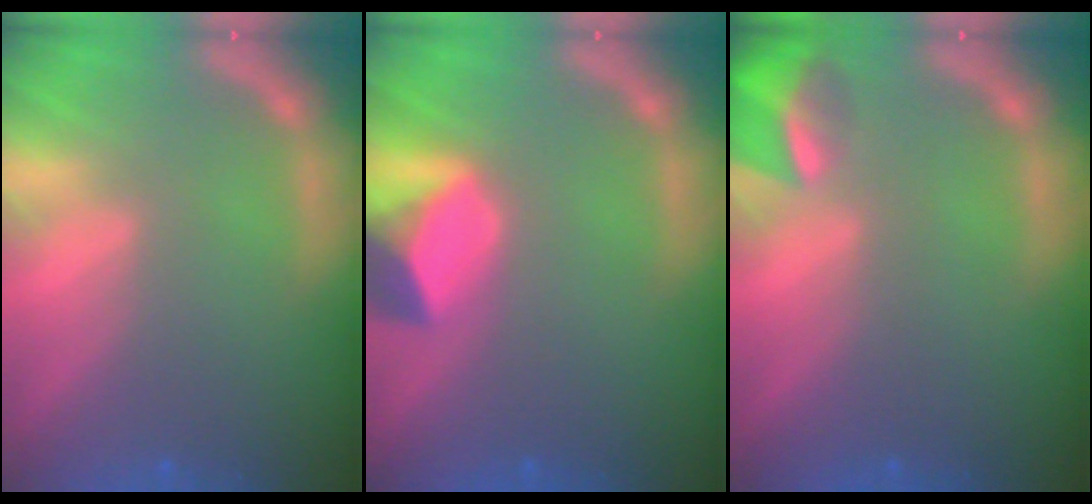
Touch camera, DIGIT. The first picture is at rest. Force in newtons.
{"total": 5.4}
{"total": 3.9}